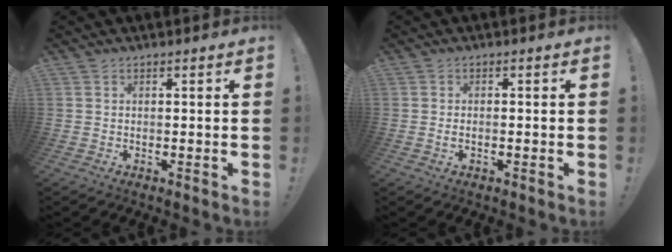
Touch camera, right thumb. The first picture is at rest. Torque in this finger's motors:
{"motor_torque": [-0.14, -0.03, -0.17, 0.36, -0.08]}